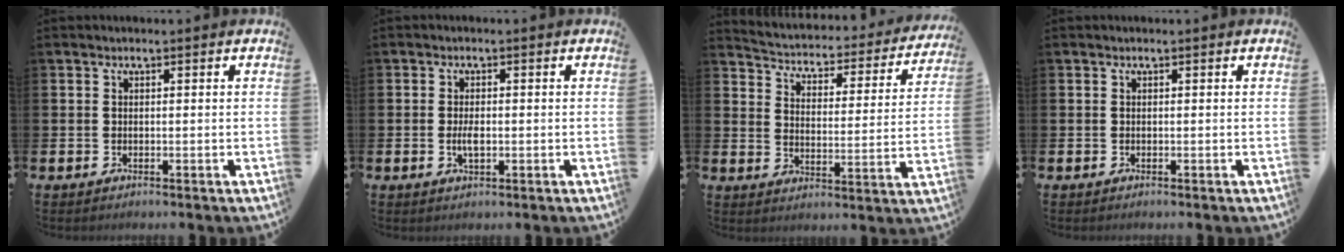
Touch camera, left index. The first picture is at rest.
{"total": 2.3, "force": [-0.2, 1.0, 2.1], "torque": [-0.031, -0.004, -0.006]}
{"total": 3.6, "force": [3.3, 1.3, 0.7], "torque": [-0.034, -0.036, 0.045]}
{"total": 0.0}